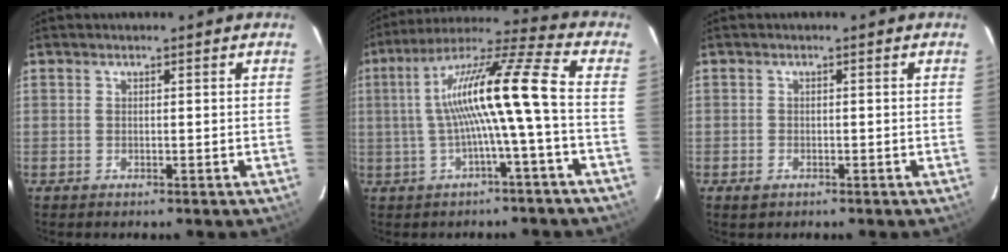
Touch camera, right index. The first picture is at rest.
{"total": 14.5, "force": [-1.3, -0.9, 14.4], "torque": [-0.258, 0.017, -0.021]}
{"total": 1.7, "force": [-1.0, 1.2, 0.7], "torque": [-0.013, -0.001, -0.018]}